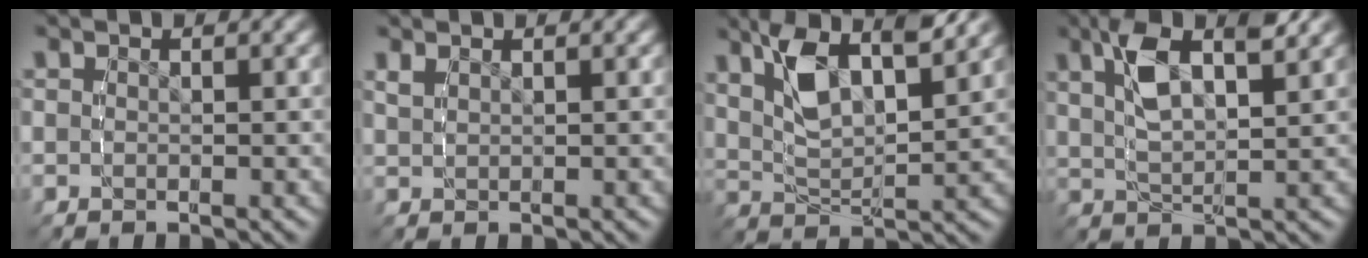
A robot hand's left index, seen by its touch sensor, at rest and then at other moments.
{"total": 0.8, "force": [0.7, 0.0, 0.4], "torque": [-0.008, 0.001, 0.022]}
{"total": 7.3, "force": [3.5, 2.9, 5.7], "torque": [-0.108, 0.001, 0.062]}
{"total": 6.1, "force": [2.6, 2.1, 5.1], "torque": [-0.105, -0.002, 0.049]}